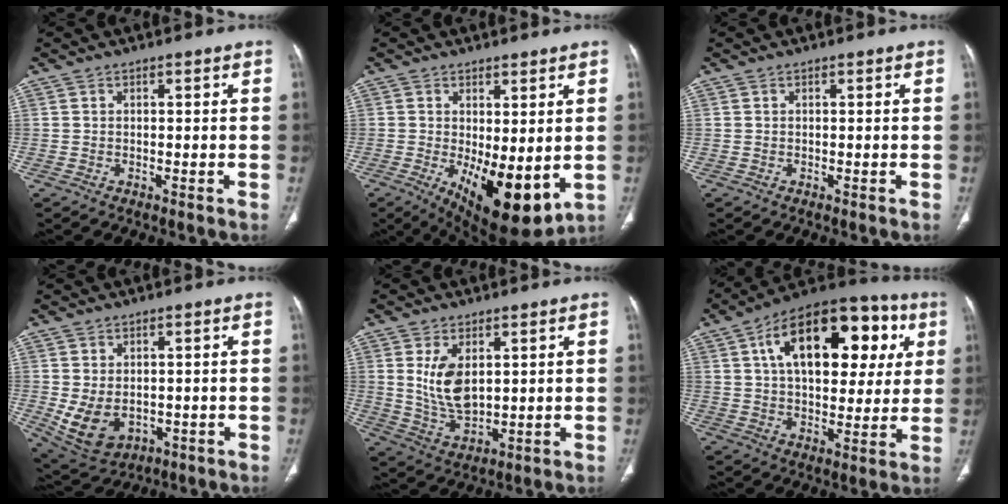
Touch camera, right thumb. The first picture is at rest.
{"total": 13.1, "force": [-2.0, 5.4, 11.7], "torque": [-0.170, -0.029, -0.010]}
{"total": 0.0}
{"total": 8.8, "force": [-1.1, 6.3, 6.1], "torque": [-0.102, -0.005, 0.007]}
{"total": 9.1, "force": [2.3, 5.1, 7.1], "torque": [-0.126, -0.019, 0.061]}
{"total": 25.6, "force": [8.1, 13.7, 20.0], "torque": [-0.270, 0.021, 0.119]}